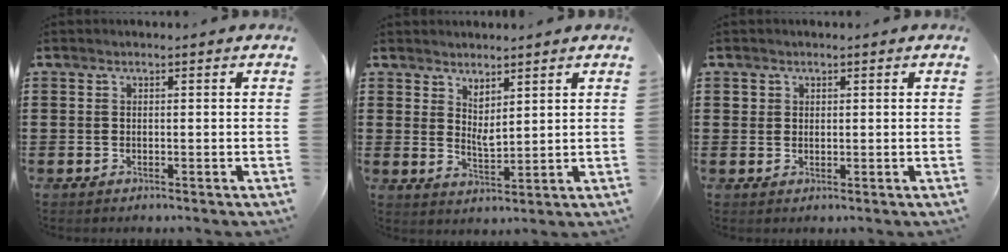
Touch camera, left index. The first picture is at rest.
{"total": 3.2, "force": [2.7, 0.8, 1.3], "torque": [-0.032, -0.007, 0.051]}
{"total": 1.3, "force": [0.7, 1.0, 0.3], "torque": [-0.010, 0.005, 0.013]}